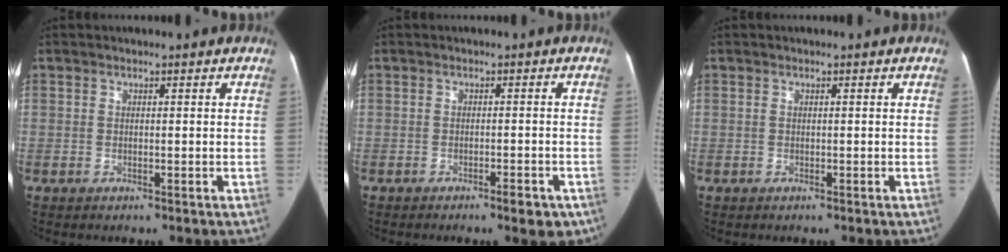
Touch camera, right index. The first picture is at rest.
{"total": 3.1, "force": [-2.0, 0.7, 2.2], "torque": [-0.024, 0.000, -0.024]}
{"total": 0.0}